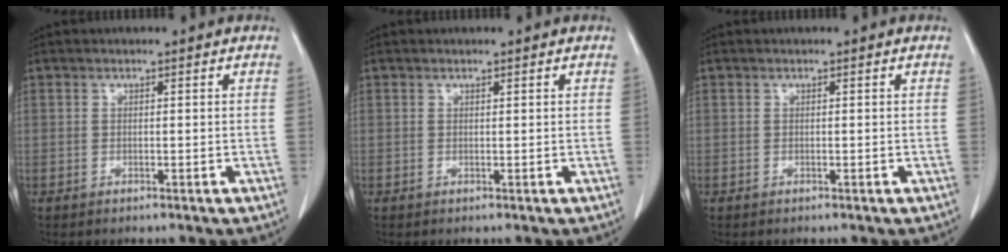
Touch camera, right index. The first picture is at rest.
{"total": 0.0}
{"total": 0.0}